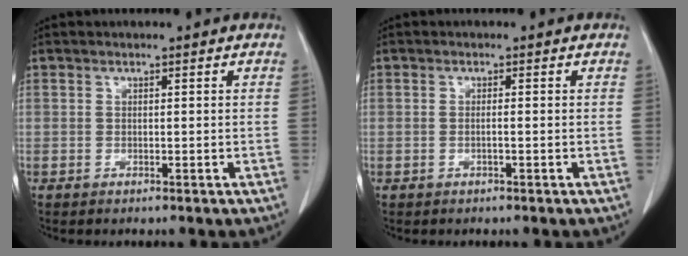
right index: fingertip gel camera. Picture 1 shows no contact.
{"total": 0.7, "force": [-0.2, -0.1, 0.6], "torque": [-0.012, 0.002, -0.002]}